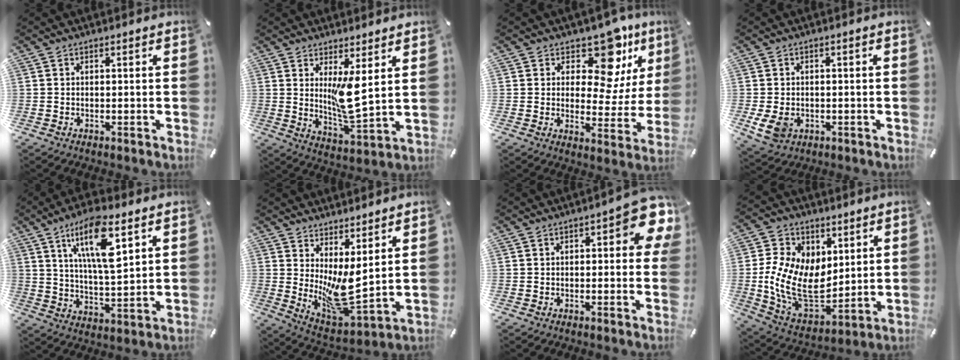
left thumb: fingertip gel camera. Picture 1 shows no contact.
{"total": 9.4, "force": [2.9, 2.3, 8.6], "torque": [-0.155, -0.037, 0.042]}
{"total": 14.1, "force": [8.5, 7.4, 8.5], "torque": [-0.116, -0.064, 0.146]}
{"total": 5.2, "force": [-1.2, 4.1, 3.0], "torque": [-0.068, -0.003, -0.024]}
{"total": 14.9, "force": [7.8, 4.6, 11.8], "torque": [-0.210, -0.016, 0.131]}
{"total": 10.4, "force": [2.5, 4.3, 9.1], "torque": [-0.158, -0.069, 0.052]}
{"total": 9.6, "force": [2.3, 3.8, 8.6], "torque": [-0.099, -0.017, 0.036]}
{"total": 16.6, "force": [1.6, 12.4, 10.9], "torque": [-0.245, -0.029, 0.034]}